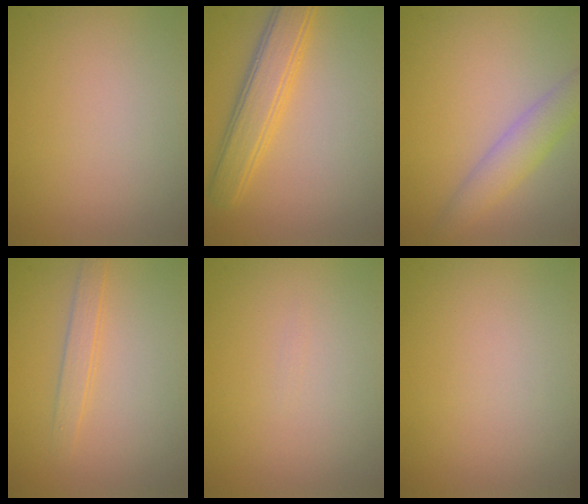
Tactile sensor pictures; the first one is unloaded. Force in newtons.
{"total": 4.5, "press": 4.5, "slide": 0.2}
{"total": 3.4, "press": 3.4, "slide": 0.3}
{"total": 1.7, "press": 1.7, "slide": 0.0}
{"total": 0.0}
{"total": 0.0}